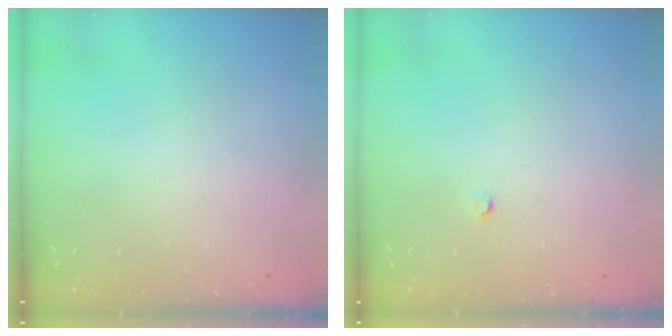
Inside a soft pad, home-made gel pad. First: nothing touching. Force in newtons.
{"total": 2.2, "press": 2.2, "slide": 0.3}